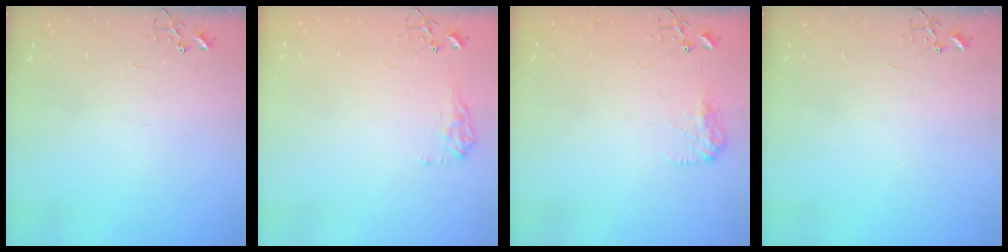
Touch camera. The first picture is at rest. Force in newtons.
{"total": 8.9, "press": 8.9, "slide": 0.4}
{"total": 9.4, "press": 9.4, "slide": 0.3}
{"total": 0.0}